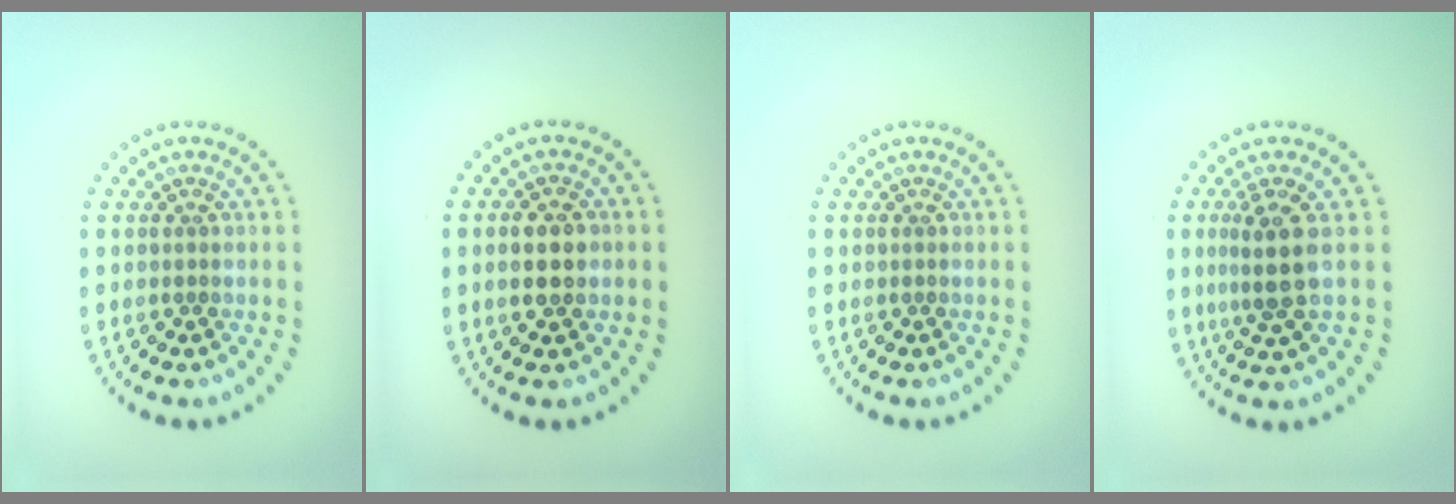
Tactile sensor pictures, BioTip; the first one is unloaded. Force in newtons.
{"total": 2.8, "press": 2.8, "slide": 0.2}
{"total": 0.0}
{"total": 3.4, "press": 2.8, "slide": 2.0}